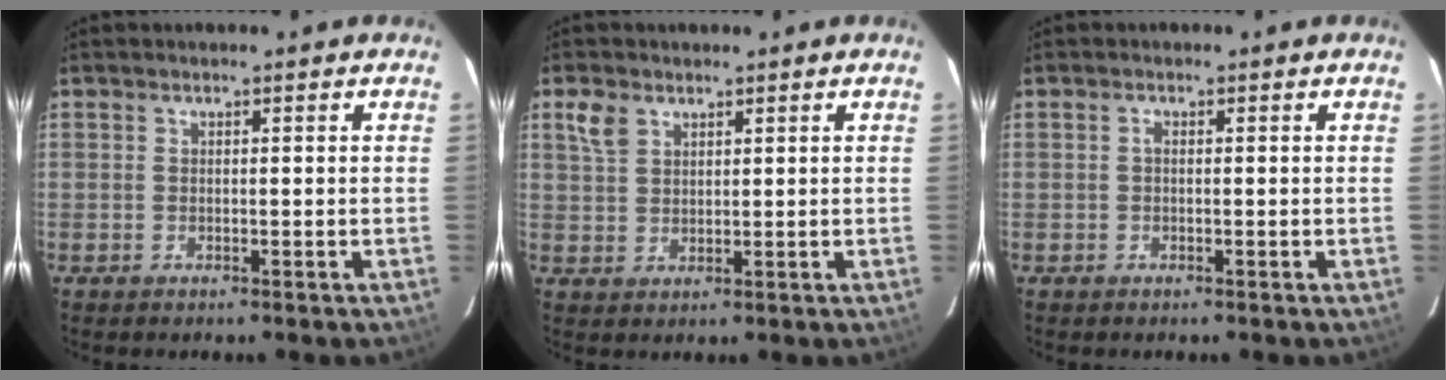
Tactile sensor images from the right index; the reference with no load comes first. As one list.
[{"total": 4.3, "force": [2.4, 2.8, 2.2], "torque": [-0.044, 0.010, 0.049]}, {"total": 0.5, "force": [-0.1, 0.3, 0.4], "torque": [-0.008, 0.004, -0.003]}]